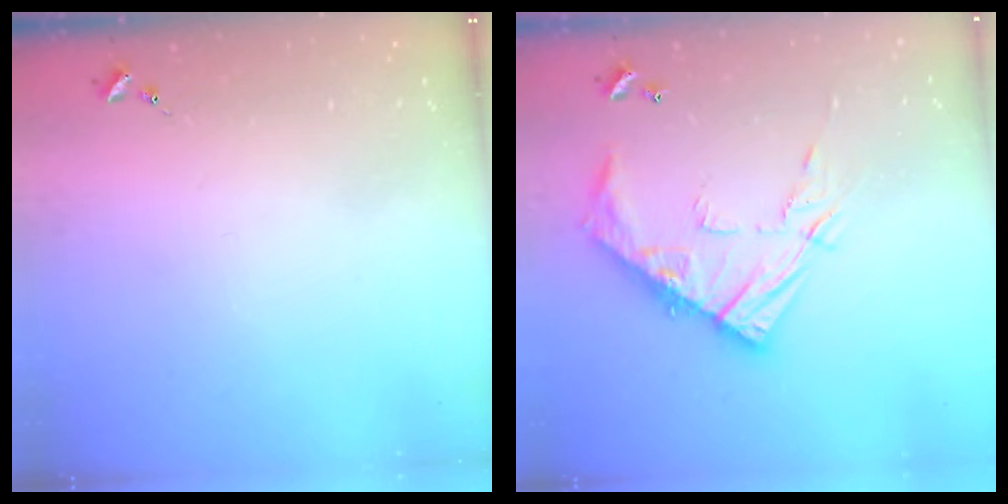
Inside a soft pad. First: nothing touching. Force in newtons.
{"total": 15.0, "press": 15.0, "slide": 1.0}